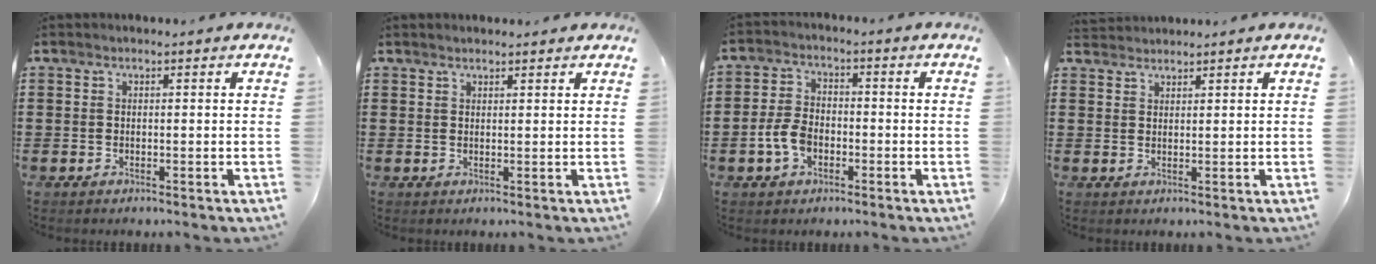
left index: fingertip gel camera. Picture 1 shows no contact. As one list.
[{"total": 1.1, "force": [1.0, 0.1, 0.3], "torque": [-0.007, -0.001, 0.020]}, {"total": 5.4, "force": [-1.9, 3.3, 3.8], "torque": [-0.101, -0.003, -0.042]}, {"total": 1.6, "force": [1.6, 0.3, -0.1], "torque": [-0.004, 0.001, 0.032]}]